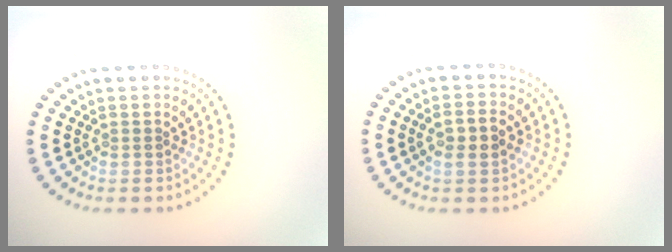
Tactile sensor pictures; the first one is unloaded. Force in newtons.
{"total": 2.4, "press": 2.4, "slide": 0.3}